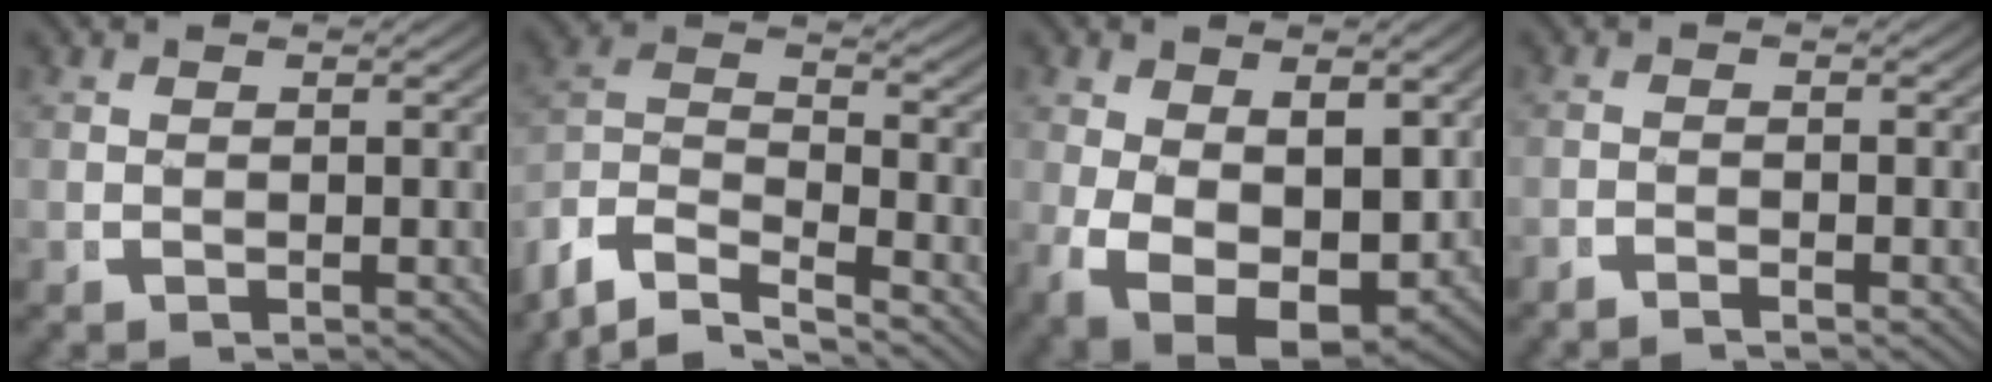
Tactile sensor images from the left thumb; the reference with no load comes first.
{"total": 11.2, "force": [-2.8, 8.4, 6.9], "torque": [-0.166, -0.042, -0.045]}
{"total": 10.7, "force": [-3.1, 7.1, 7.3], "torque": [-0.166, -0.068, -0.022]}
{"total": 1.3, "force": [-1.2, 0.0, 0.4], "torque": [-0.004, -0.001, -0.027]}